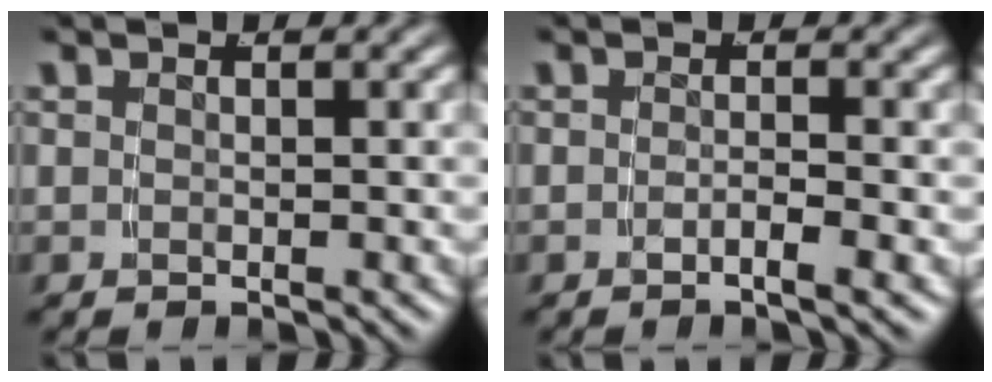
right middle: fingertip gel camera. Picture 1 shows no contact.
{"total": 1.3, "force": [-0.9, -0.5, 0.7], "torque": [-0.012, -0.002, -0.018]}